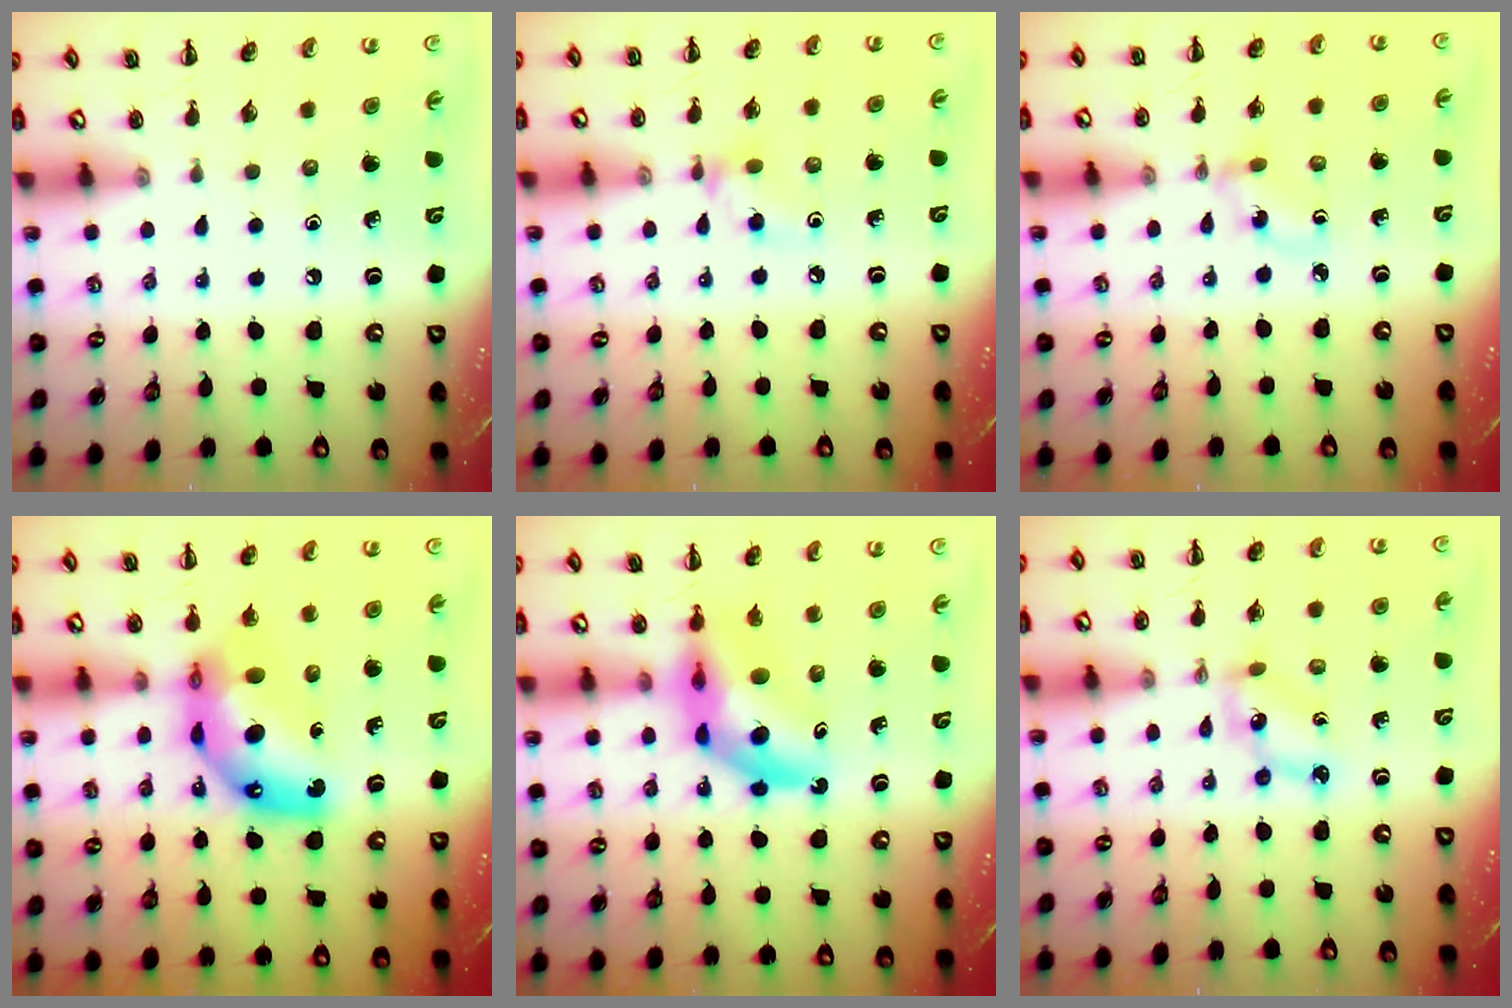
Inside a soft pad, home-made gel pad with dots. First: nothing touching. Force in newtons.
{"total": 5.7, "press": 5.7, "slide": 1.0}
{"total": 1.7, "press": 1.6, "slide": 0.7}
{"total": 11.1, "press": 10.4, "slide": 3.9}
{"total": 10.3, "press": 9.8, "slide": 3.2}
{"total": 3.9, "press": 3.8, "slide": 0.9}